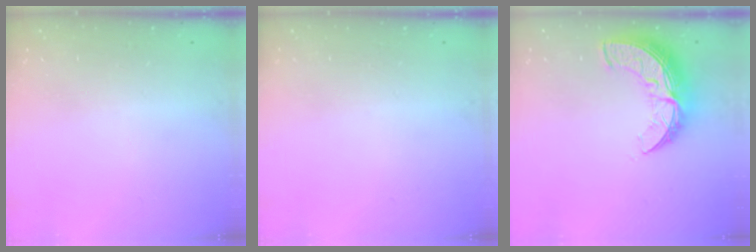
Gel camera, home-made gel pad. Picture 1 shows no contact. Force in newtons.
{"total": 0.0}
{"total": 11.3, "press": 11.3, "slide": 0.8}